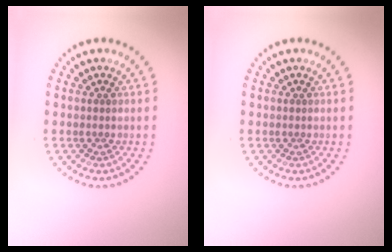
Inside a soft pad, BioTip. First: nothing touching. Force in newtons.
{"total": 0.0}